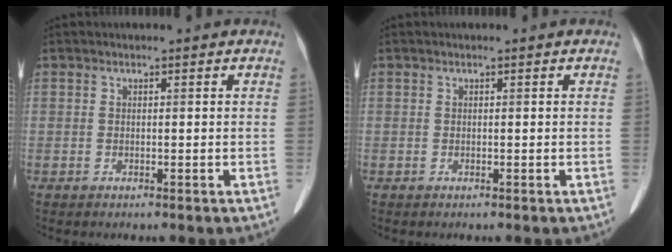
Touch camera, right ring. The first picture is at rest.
{"total": 0.0}